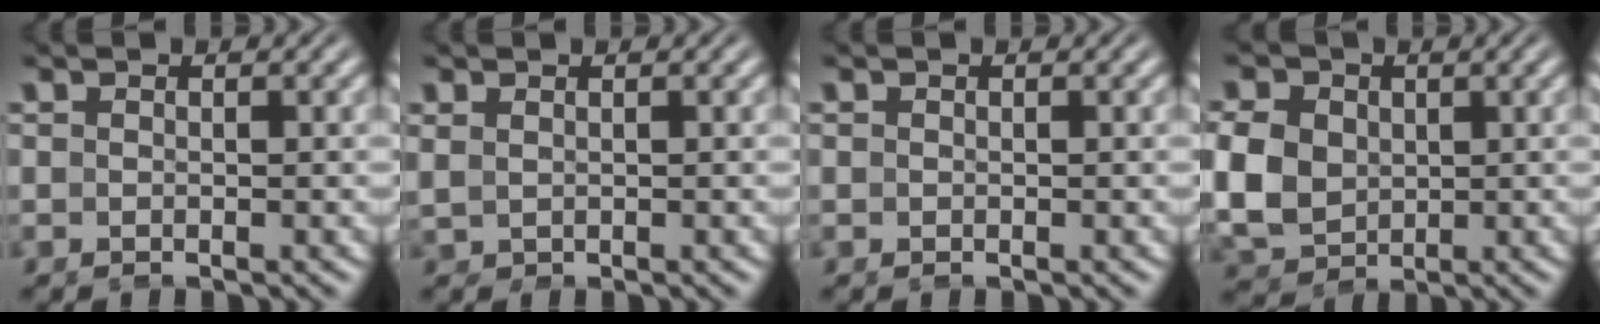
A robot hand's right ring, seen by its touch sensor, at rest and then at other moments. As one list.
[{"total": 1.1, "force": [0.3, 1.0, 0.3], "torque": [-0.012, -0.009, 0.014]}, {"total": 0.5, "force": [0.1, 0.5, 0.0], "torque": [-0.005, -0.001, 0.002]}, {"total": 8.2, "force": [-1.0, 7.3, 3.6], "torque": [-0.107, -0.038, -0.005]}]